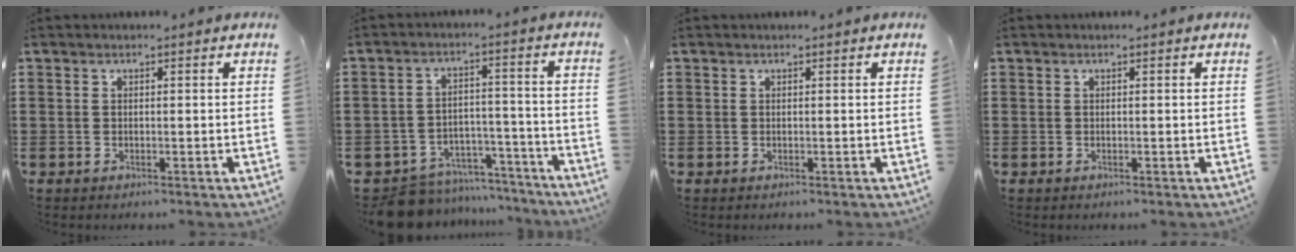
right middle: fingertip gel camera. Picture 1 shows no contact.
{"total": 8.5, "force": [-8.2, 2.1, 1.2], "torque": [-0.019, 0.030, -0.158]}
{"total": 0.0}
{"total": 0.0}